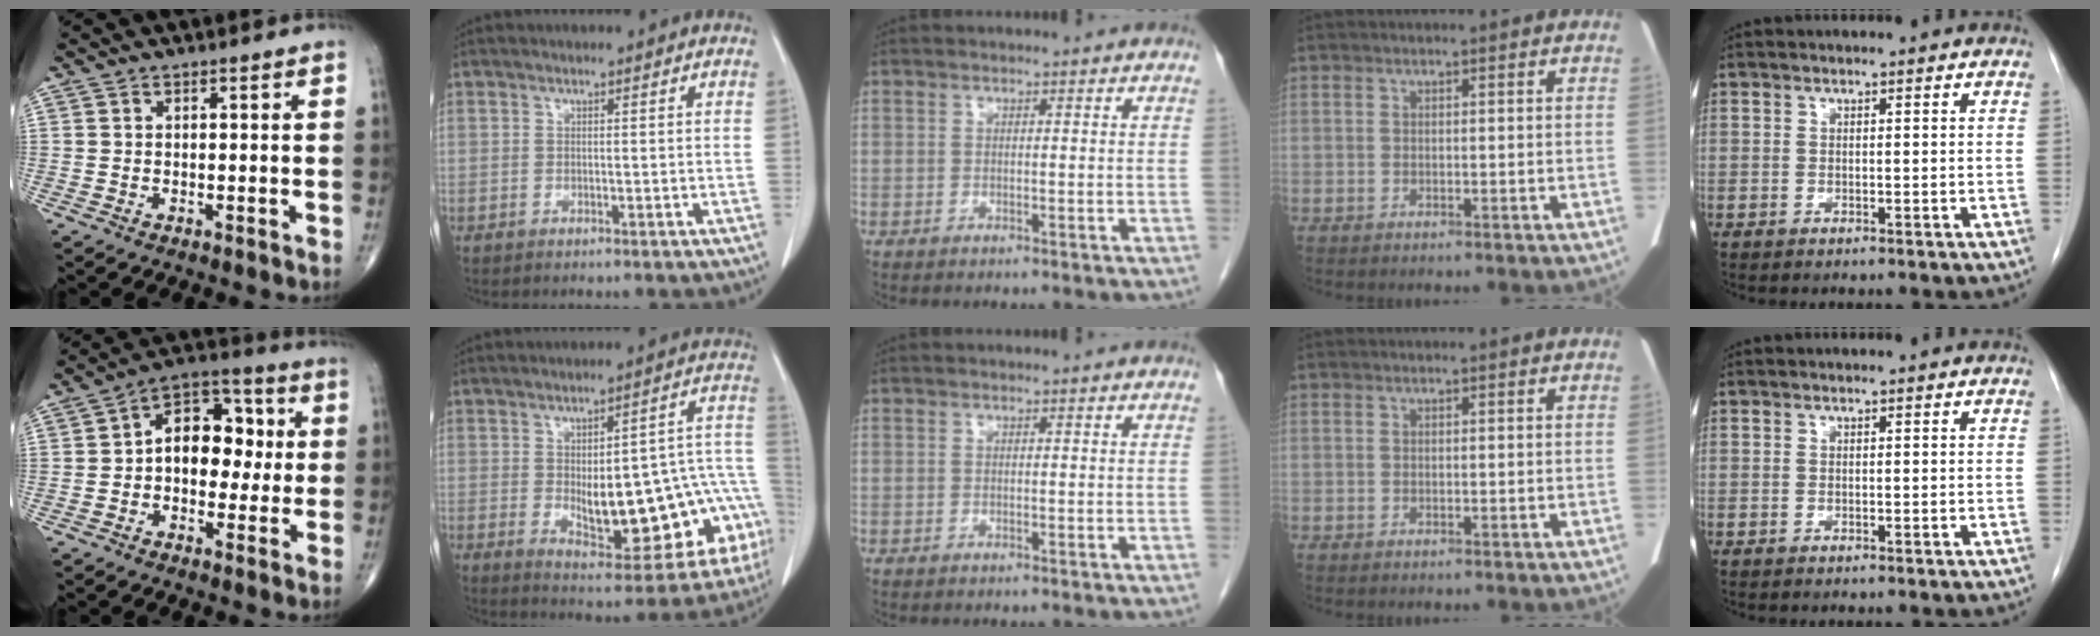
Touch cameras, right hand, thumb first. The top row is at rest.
{"thumb": {"total": 13.2, "force": [0.7, 8.8, 9.8], "torque": [-0.107, 0.033, -0.001]}, "index": {"total": 20.5, "force": [-3.9, 6.9, 18.8], "torque": [-0.183, 0.035, -0.020]}}